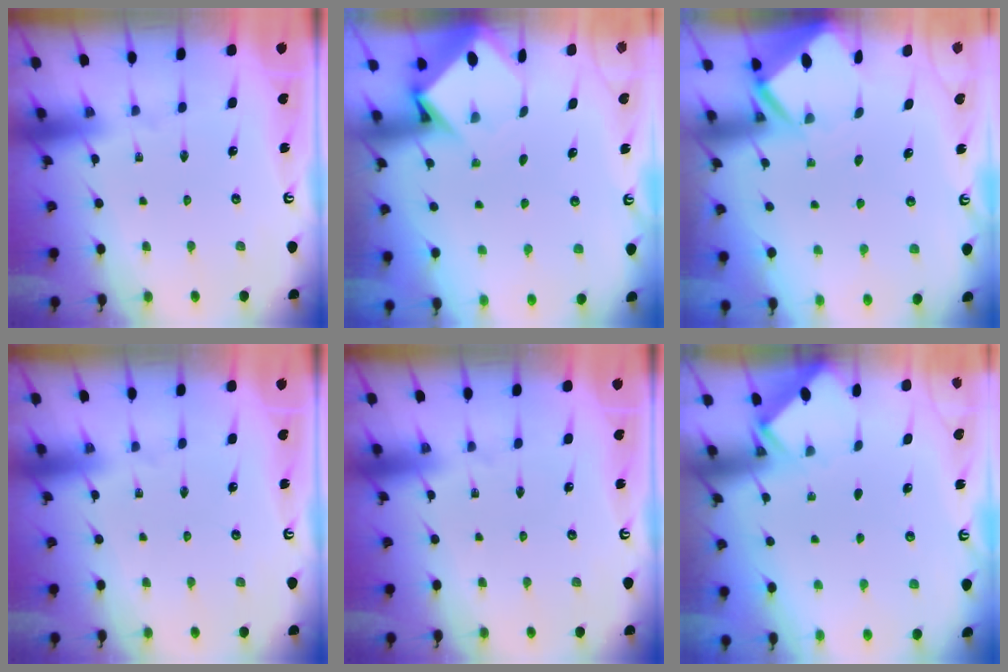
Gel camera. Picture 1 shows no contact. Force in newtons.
{"total": 3.9, "press": 3.9, "slide": 0.3}
{"total": 3.1, "press": 3.1, "slide": 0.3}
{"total": 0.0}
{"total": 0.0}
{"total": 2.5, "press": 2.4, "slide": 0.4}